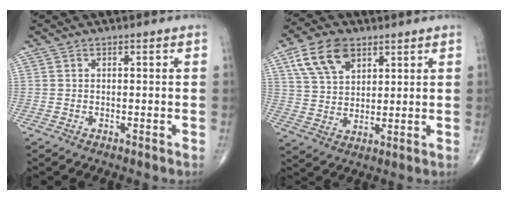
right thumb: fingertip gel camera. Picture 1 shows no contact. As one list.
[{"total": 10.5, "force": [5.4, 6.4, 6.3], "torque": [-0.101, -0.013, 0.105]}]